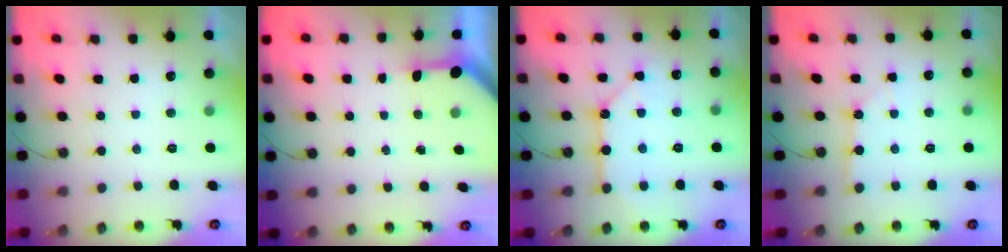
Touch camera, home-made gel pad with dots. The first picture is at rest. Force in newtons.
{"total": 3.4, "press": 3.4, "slide": 0.3}
{"total": 10.9, "press": 10.9, "slide": 1.0}
{"total": 2.0, "press": 2.0, "slide": 0.1}